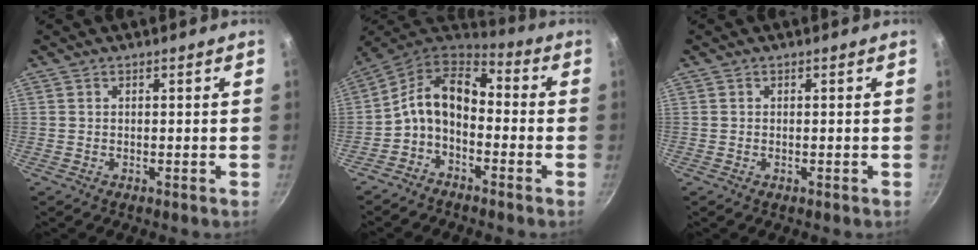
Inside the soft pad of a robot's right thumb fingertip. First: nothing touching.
{"total": 11.0, "force": [-2.4, 7.2, 8.0], "torque": [-0.122, 0.075, -0.059]}
{"total": 0.0}